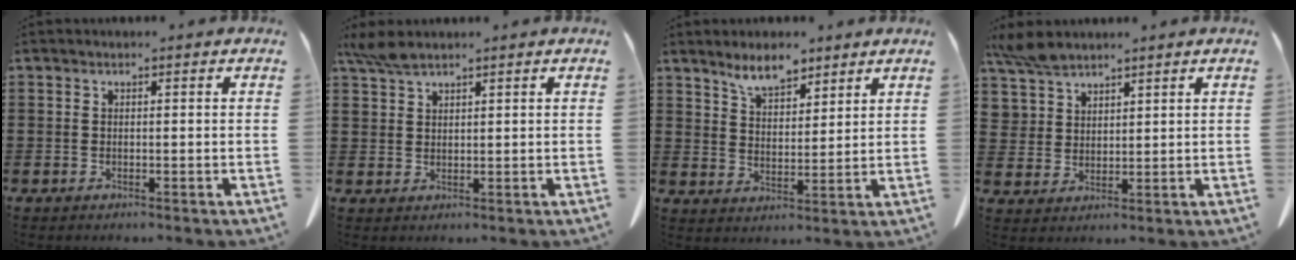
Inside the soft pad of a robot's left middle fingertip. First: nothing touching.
{"total": 3.2, "force": [2.6, 0.8, 1.6], "torque": [-0.039, -0.002, 0.050]}
{"total": 5.9, "force": [5.1, 1.9, 2.2], "torque": [-0.050, -0.015, 0.094]}
{"total": 4.7, "force": [4.1, 2.2, 0.9], "torque": [-0.037, -0.006, 0.079]}